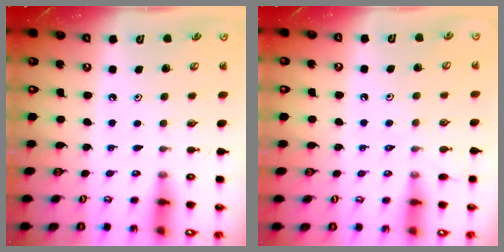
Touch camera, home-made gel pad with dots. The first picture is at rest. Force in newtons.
{"total": 7.1, "press": 7.1, "slide": 0.8}